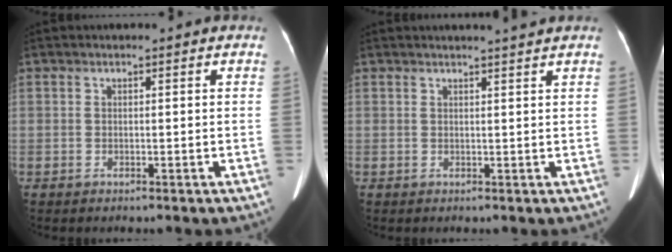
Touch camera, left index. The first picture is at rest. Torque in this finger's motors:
{"motor_torque": [0.30, -0.52, -0.01, 0.06]}